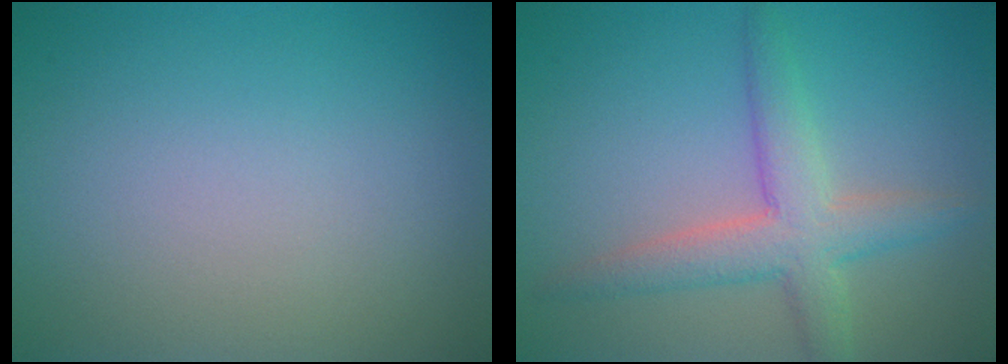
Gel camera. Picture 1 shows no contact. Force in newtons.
{"total": 4.4, "press": 4.4, "slide": 0.3}